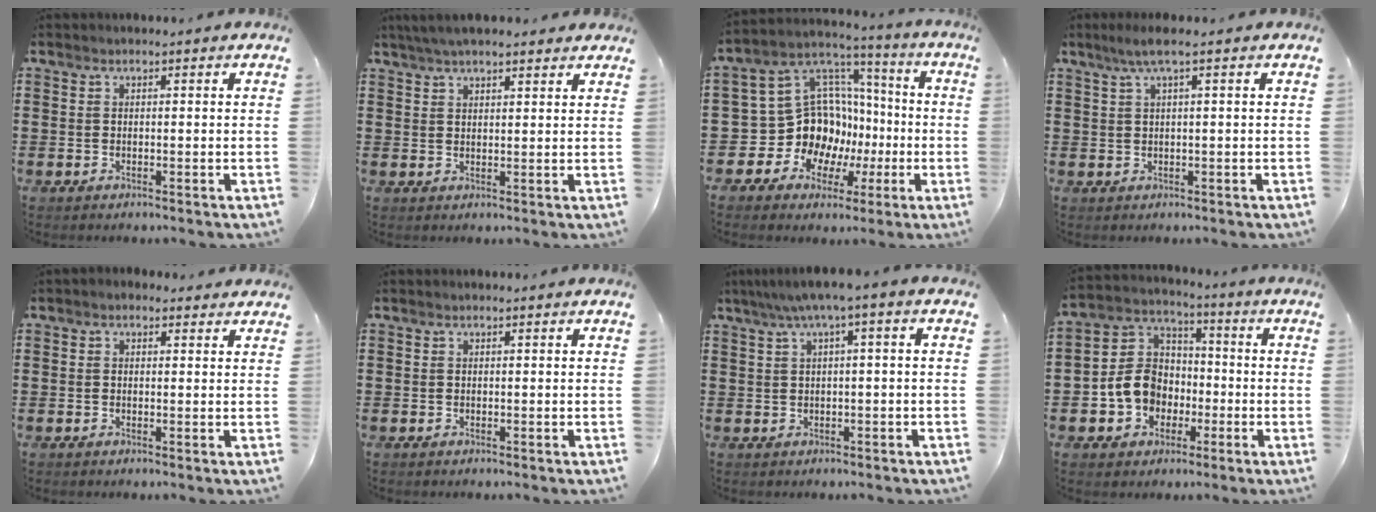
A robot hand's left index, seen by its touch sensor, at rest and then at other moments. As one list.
[{"total": 3.9, "force": [3.4, 0.5, 1.8], "torque": [-0.042, 0.003, 0.063]}, {"total": 13.1, "force": [-2.6, 12.1, 4.0], "torque": [-0.128, -0.013, -0.030]}, {"total": 2.5, "force": [1.0, -0.1, 2.3], "torque": [-0.044, 0.000, 0.016]}, {"total": 1.0, "force": [0.5, 0.8, 0.4], "torque": [-0.010, 0.007, 0.008]}, {"total": 0.0}, {"total": 3.2, "force": [0.1, 0.1, 3.2], "torque": [-0.059, 0.000, -0.003]}, {"total": 8.7, "force": [-2.5, 7.5, 3.7], "torque": [-0.114, 0.020, -0.053]}]